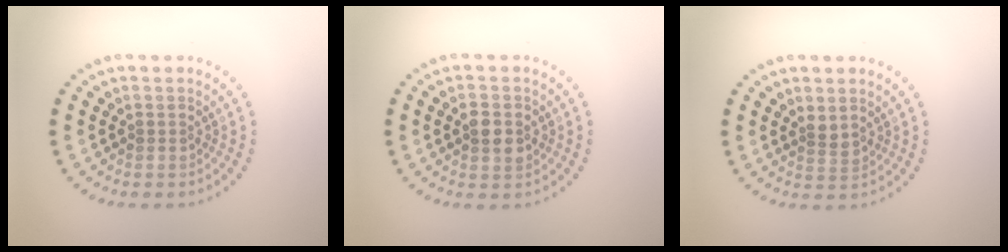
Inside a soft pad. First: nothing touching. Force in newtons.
{"total": 2.5, "press": 2.5, "slide": 0.0}
{"total": 1.5, "press": 1.2, "slide": 0.9}